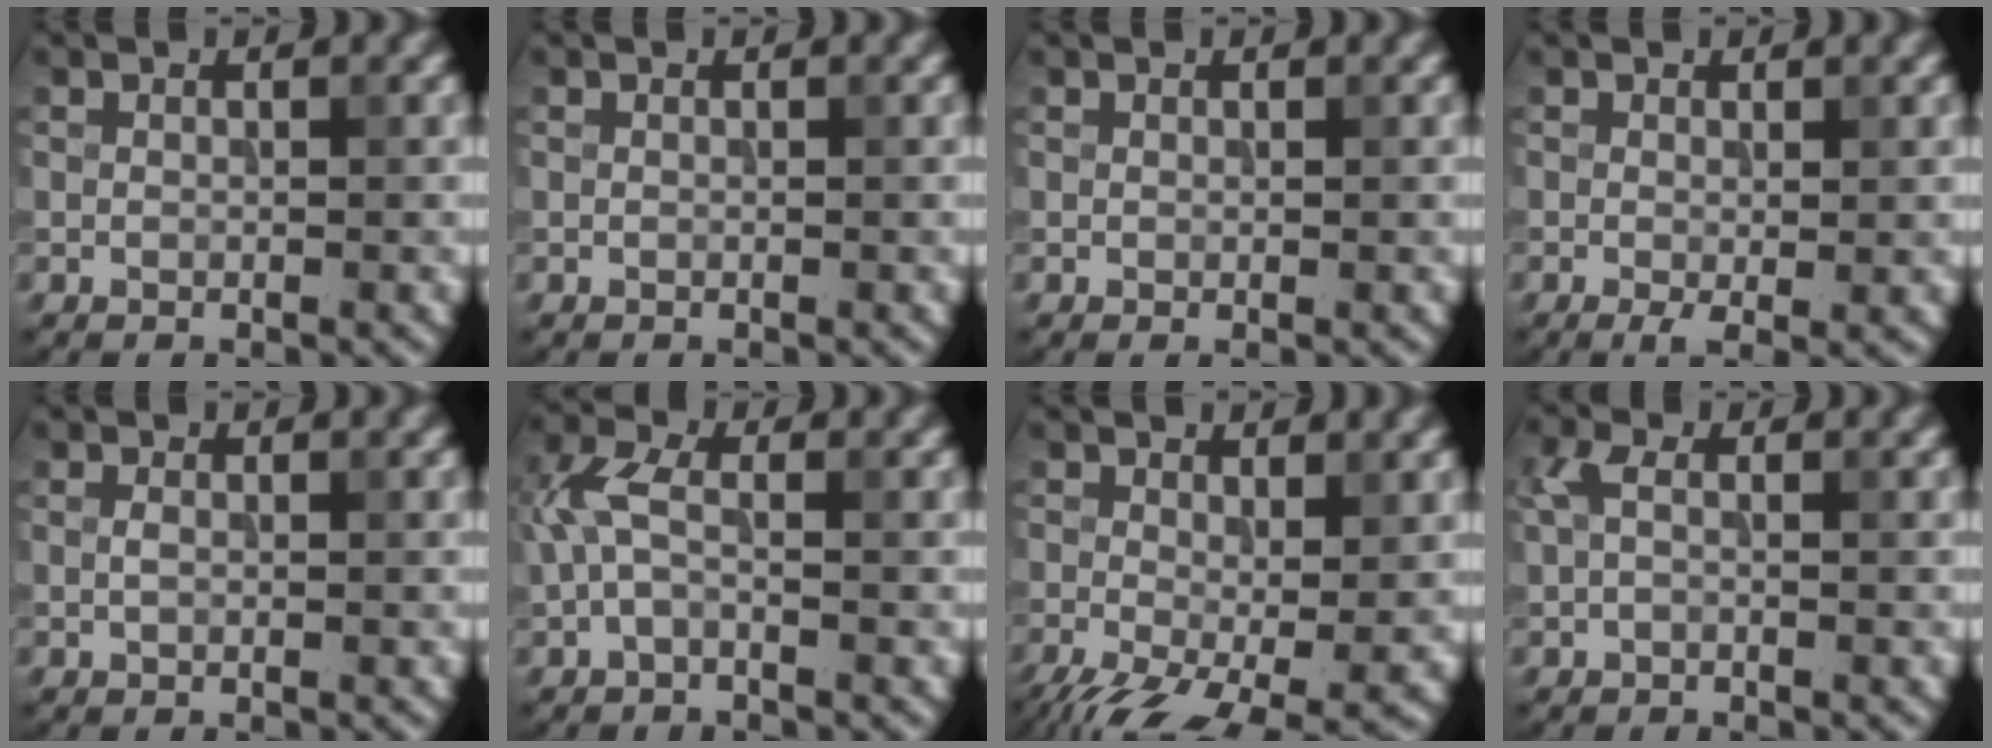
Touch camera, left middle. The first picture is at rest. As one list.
[{"total": 0.0}, {"total": 0.0}, {"total": 1.8, "force": [-0.4, 0.3, 1.7], "torque": [-0.030, -0.013, -0.007]}, {"total": 0.7, "force": [0.0, 0.4, 0.6], "torque": [-0.016, 0.000, 0.000]}, {"total": 3.1, "force": [-0.2, 1.5, 2.6], "torque": [-0.064, 0.012, -0.012]}, {"total": 8.6, "force": [-3.8, 3.5, 6.9], "torque": [-0.134, -0.037, -0.060]}, {"total": 1.7, "force": [0.1, 0.8, 1.5], "torque": [-0.035, 0.006, -0.003]}]